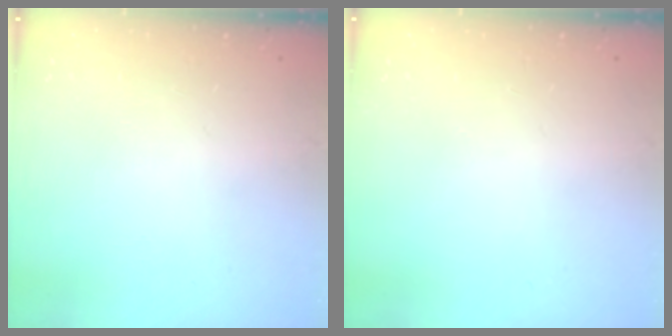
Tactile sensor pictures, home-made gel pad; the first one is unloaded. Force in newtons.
{"total": 0.0}